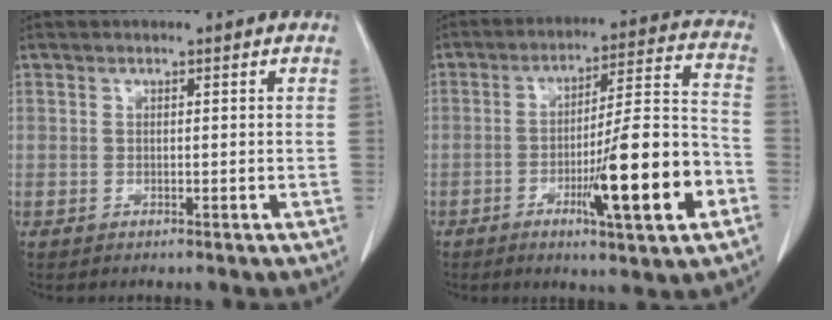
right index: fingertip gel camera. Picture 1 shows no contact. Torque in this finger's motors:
{"motor_torque": [2.14, 0.00, 0.99, 0.21]}